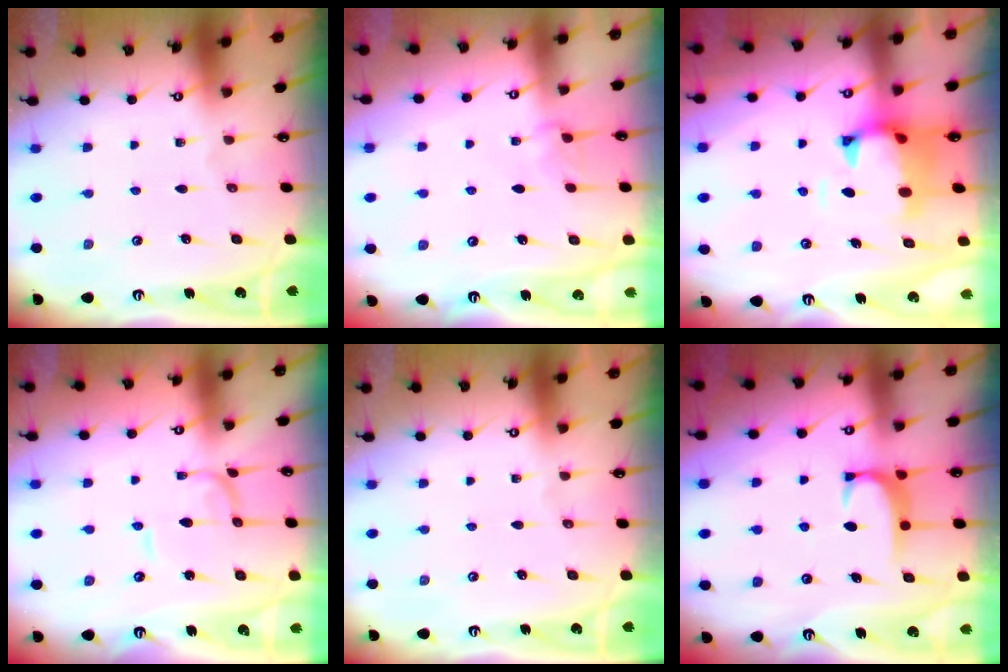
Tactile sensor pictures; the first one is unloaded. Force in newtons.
{"total": 2.5, "press": 2.5, "slide": 0.5}
{"total": 1.5, "press": 1.1, "slide": 1.1}
{"total": 1.3, "press": 1.3, "slide": 0.1}
{"total": 0.0}
{"total": 1.7, "press": 1.6, "slide": 0.6}